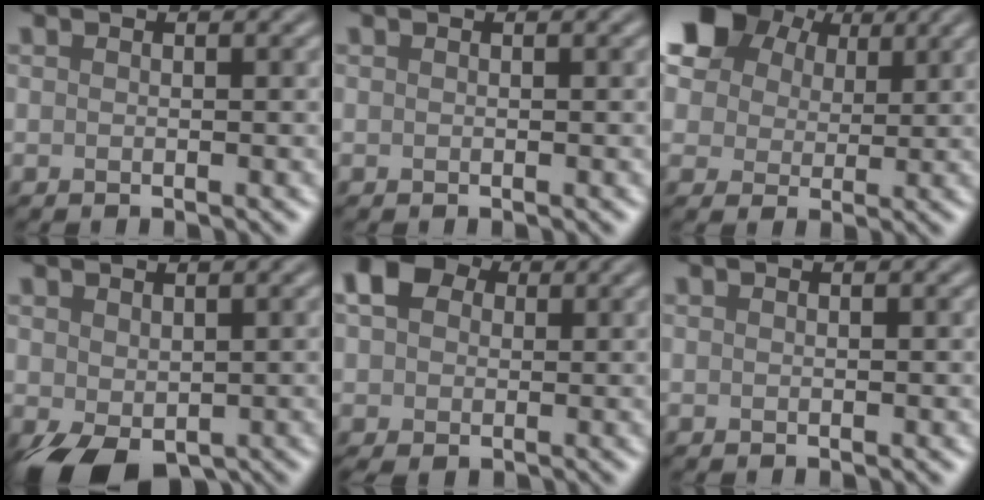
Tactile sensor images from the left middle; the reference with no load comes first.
{"total": 0.0}
{"total": 9.4, "force": [4.9, 6.8, 4.4], "torque": [-0.112, 0.032, 0.086]}
{"total": 5.1, "force": [-1.8, 3.2, 3.5], "torque": [-0.077, -0.016, -0.018]}
{"total": 7.7, "force": [1.9, 5.9, 4.6], "torque": [-0.086, 0.027, 0.014]}
{"total": 0.0}